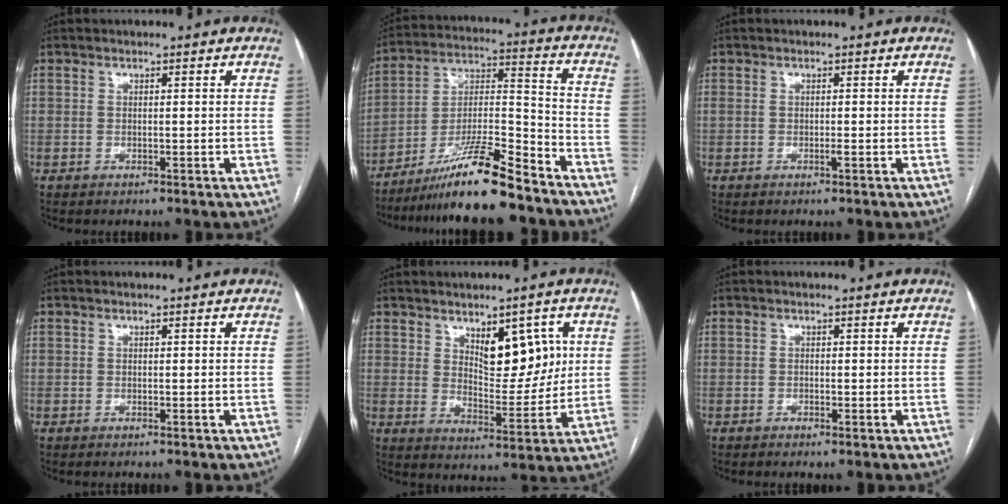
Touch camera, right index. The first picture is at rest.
{"total": 15.5, "force": [-12.5, 0.6, 9.1], "torque": [-0.162, 0.000, -0.217]}
{"total": 0.8, "force": [-0.4, -0.1, 0.7], "torque": [-0.012, 0.002, -0.005]}
{"total": 0.0}
{"total": 8.8, "force": [3.3, 4.1, 7.0], "torque": [-0.100, -0.001, 0.059]}
{"total": 0.7, "force": [-0.5, 0.1, 0.4], "torque": [-0.006, -0.001, -0.007]}